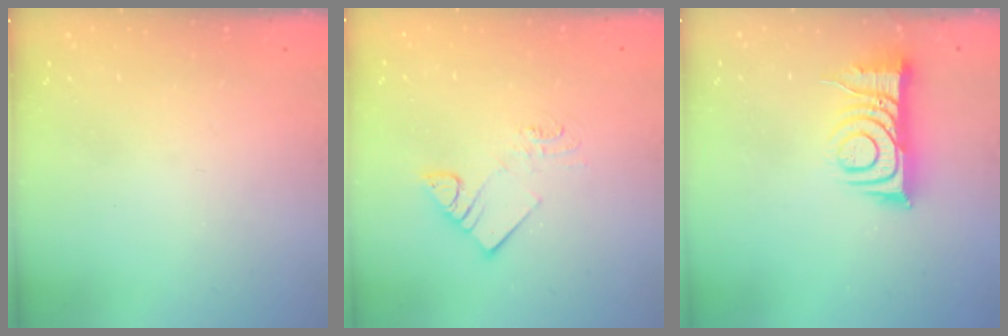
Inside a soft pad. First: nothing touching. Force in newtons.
{"total": 7.5, "press": 7.5, "slide": 0.4}
{"total": 10.4, "press": 10.4, "slide": 1.0}